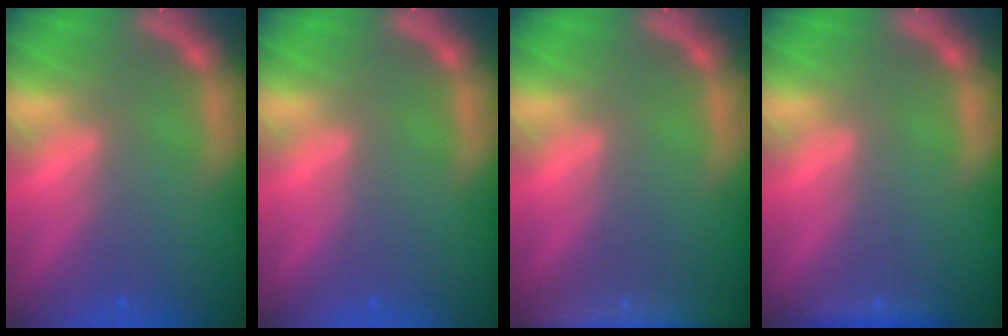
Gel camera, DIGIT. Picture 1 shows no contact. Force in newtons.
{"total": 0.0}
{"total": 8.5}
{"total": 1.4}